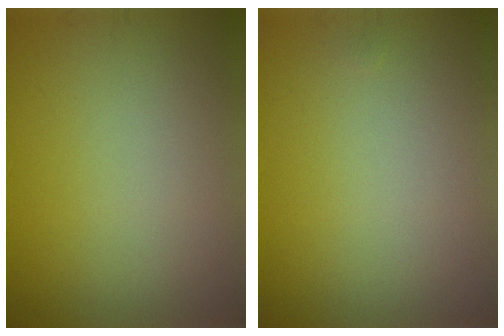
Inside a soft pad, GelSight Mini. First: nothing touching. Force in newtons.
{"total": 0.0}